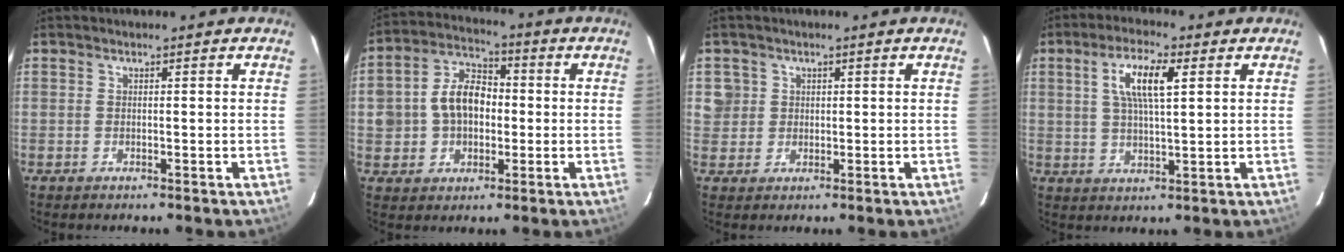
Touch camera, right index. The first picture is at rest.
{"total": 10.6, "force": [-0.2, 8.1, 6.8], "torque": [-0.141, 0.034, 0.002]}
{"total": 3.6, "force": [0.8, 3.5, 0.2], "torque": [0.015, 0.024, 0.017]}
{"total": 8.0, "force": [2.7, 2.1, 7.3], "torque": [-0.134, 0.008, 0.048]}